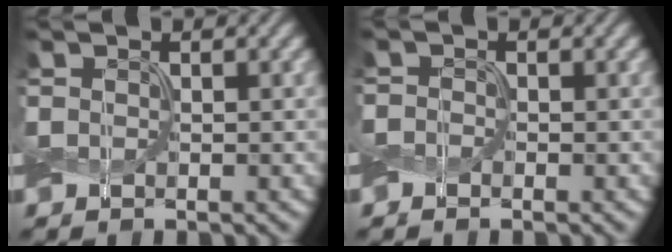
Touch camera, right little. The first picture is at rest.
{"total": 0.6, "force": [-0.5, 0.4, 0.0], "torque": [0.006, 0.002, -0.013]}